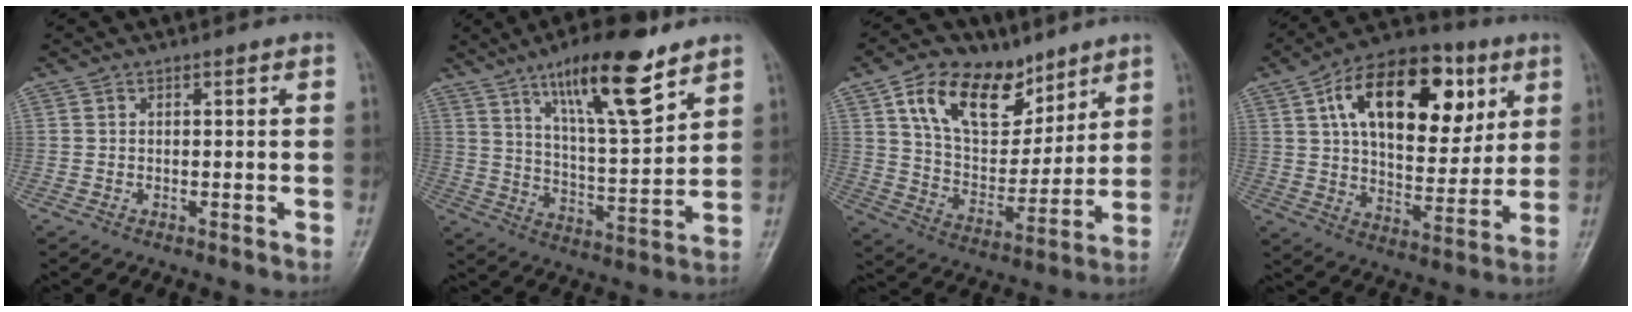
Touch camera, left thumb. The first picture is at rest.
{"total": 16.3, "force": [10.3, 4.1, 11.9], "torque": [-0.177, -0.057, 0.178]}
{"total": 17.6, "force": [9.8, 10.7, 9.9], "torque": [-0.123, -0.040, 0.181]}
{"total": 23.3, "force": [8.5, 12.8, 17.5], "torque": [-0.236, -0.009, 0.132]}